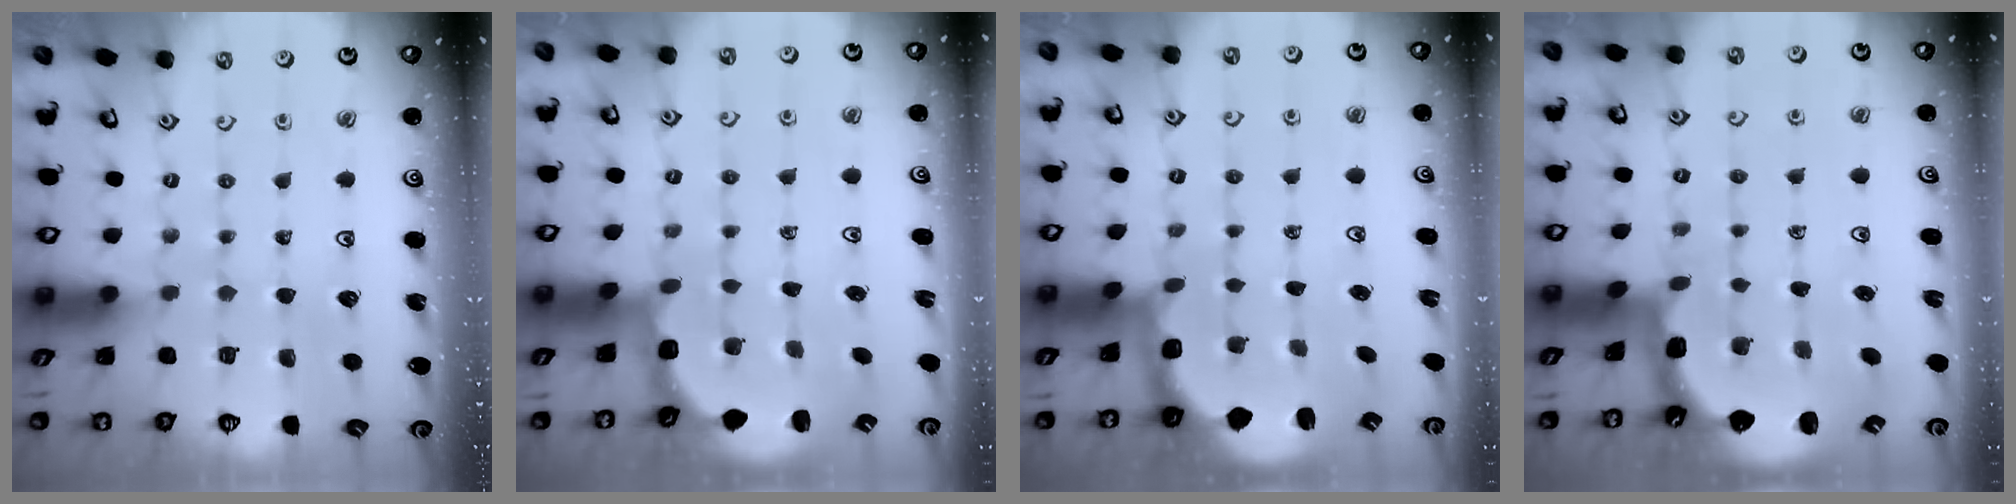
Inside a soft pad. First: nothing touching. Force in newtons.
{"total": 3.0, "press": 2.6, "slide": 1.5}
{"total": 2.2, "press": 1.5, "slide": 1.6}
{"total": 2.4, "press": 1.7, "slide": 1.6}